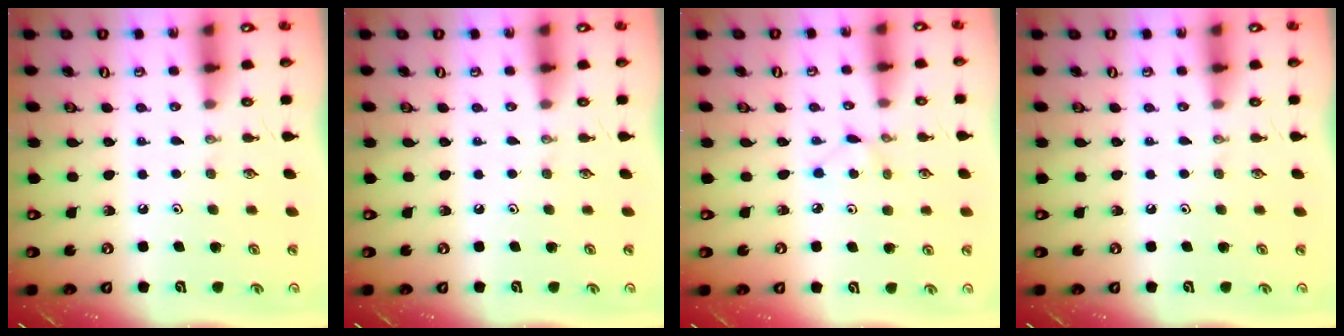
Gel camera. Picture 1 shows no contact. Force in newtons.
{"total": 0.0}
{"total": 2.5, "press": 2.5, "slide": 0.3}
{"total": 0.0}